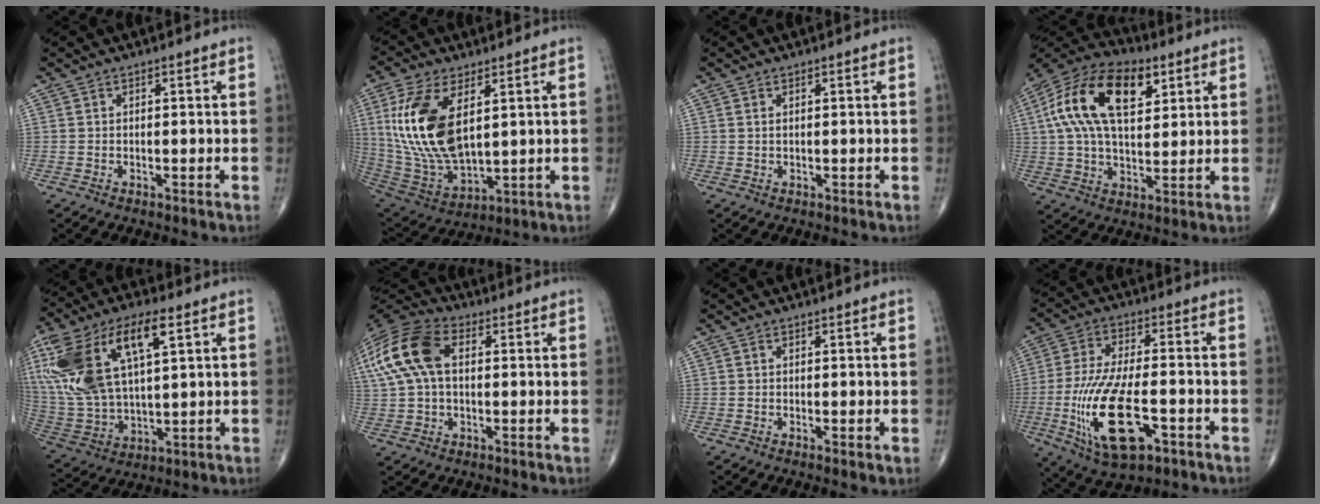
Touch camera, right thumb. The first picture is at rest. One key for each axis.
{"total": 18.8, "fx": 4.6, "fy": 9.4, "fz": 15.6, "tx": -0.317, "ty": -0.024, "tz": 0.101}
{"total": 0.6, "fx": 0.3, "fy": 0.2, "fz": 0.5, "tx": -0.013, "ty": 0.004, "tz": 0.007}
{"total": 19.8, "fx": 6.5, "fy": 10.6, "fz": 15.3, "tx": -0.272, "ty": 0.007, "tz": 0.107}
{"total": 24.3, "fx": 8.8, "fy": 11.0, "fz": 19.8, "tx": -0.424, "ty": 0.005, "tz": 0.169}
{"total": 16.0, "fx": 3.2, "fy": 9.6, "fz": 12.4, "tx": -0.274, "ty": 0.028, "tz": 0.053}
{"total": 1.0, "fx": -0.1, "fy": 0.2, "fz": 1.0, "tx": -0.023, "ty": -0.006, "tz": -0.004}
{"total": 17.8, "fx": -5.4, "fy": 7.3, "fz": 15.3, "tx": -0.312, "ty": 0.009, "tz": -0.085}